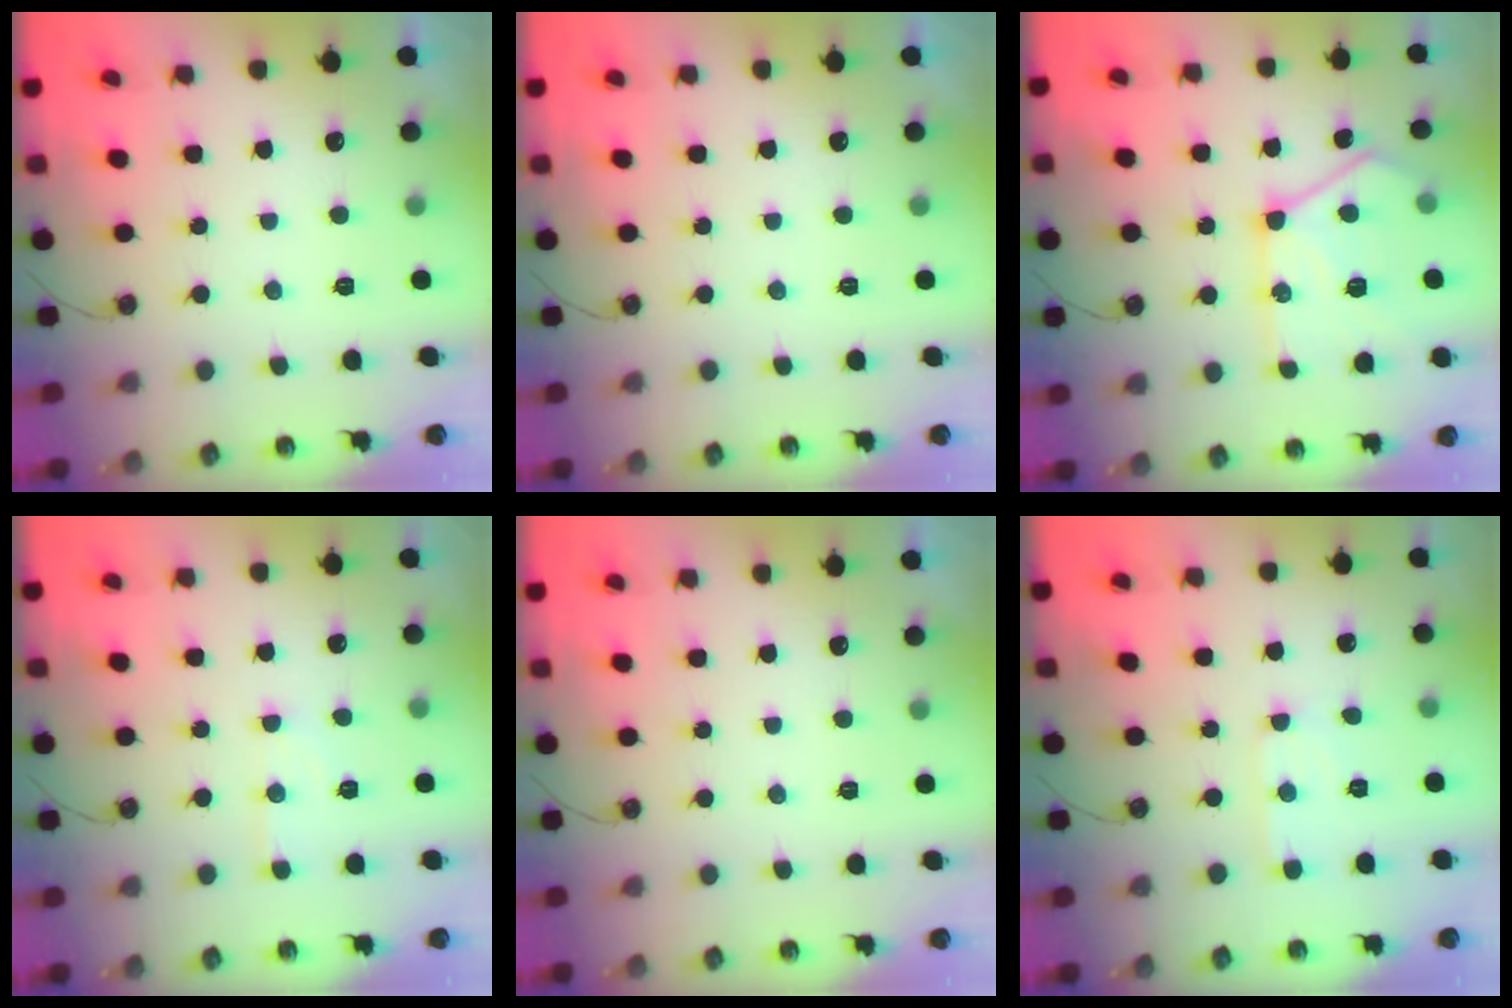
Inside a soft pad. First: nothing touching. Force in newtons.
{"total": 0.0}
{"total": 18.7, "press": 18.7, "slide": 0.9}
{"total": 6.7, "press": 6.7, "slide": 0.4}
{"total": 0.0}
{"total": 4.6, "press": 4.6, "slide": 0.1}